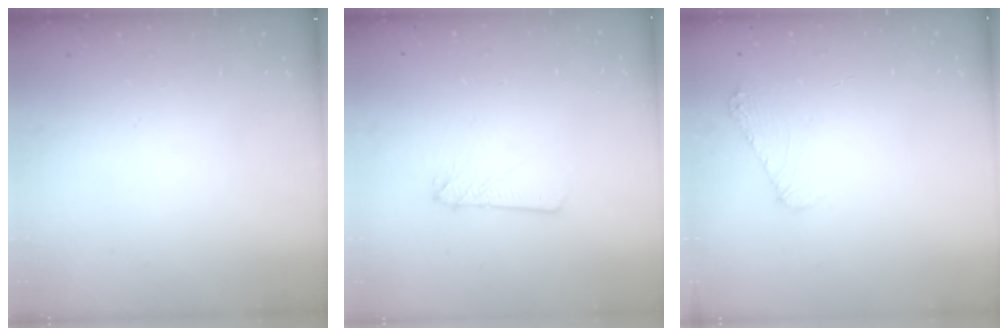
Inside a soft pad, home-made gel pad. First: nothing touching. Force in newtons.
{"total": 2.9, "press": 2.9, "slide": 0.4}
{"total": 6.4, "press": 6.4, "slide": 0.7}